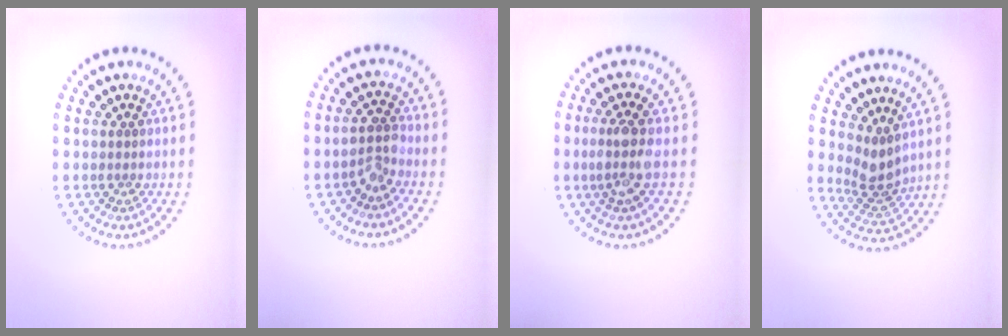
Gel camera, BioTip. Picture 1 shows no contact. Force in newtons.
{"total": 2.0, "press": 1.7, "slide": 0.9}
{"total": 2.9, "press": 2.2, "slide": 1.8}
{"total": 2.8, "press": 2.1, "slide": 1.8}